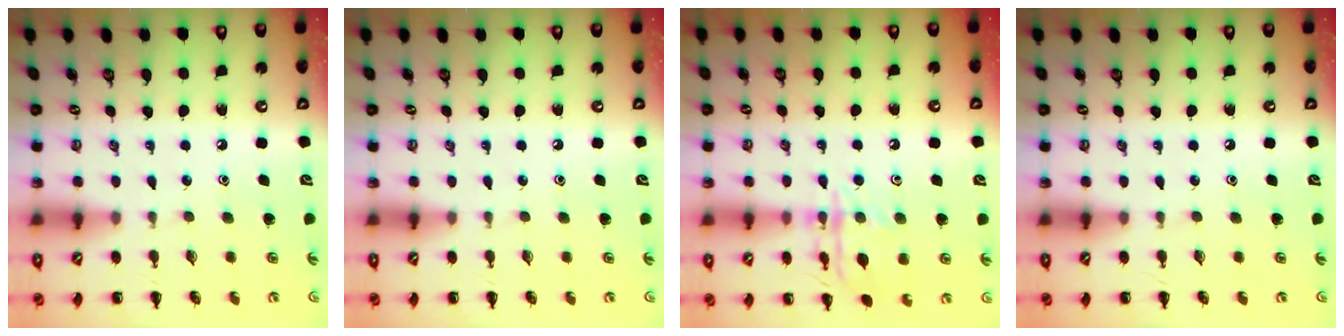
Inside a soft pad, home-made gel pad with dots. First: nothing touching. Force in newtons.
{"total": 0.0}
{"total": 12.9, "press": 12.9, "slide": 0.8}
{"total": 0.0}